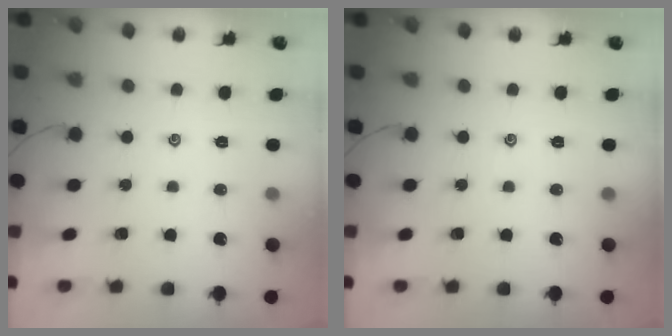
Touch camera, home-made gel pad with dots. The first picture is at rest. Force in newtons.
{"total": 0.0}